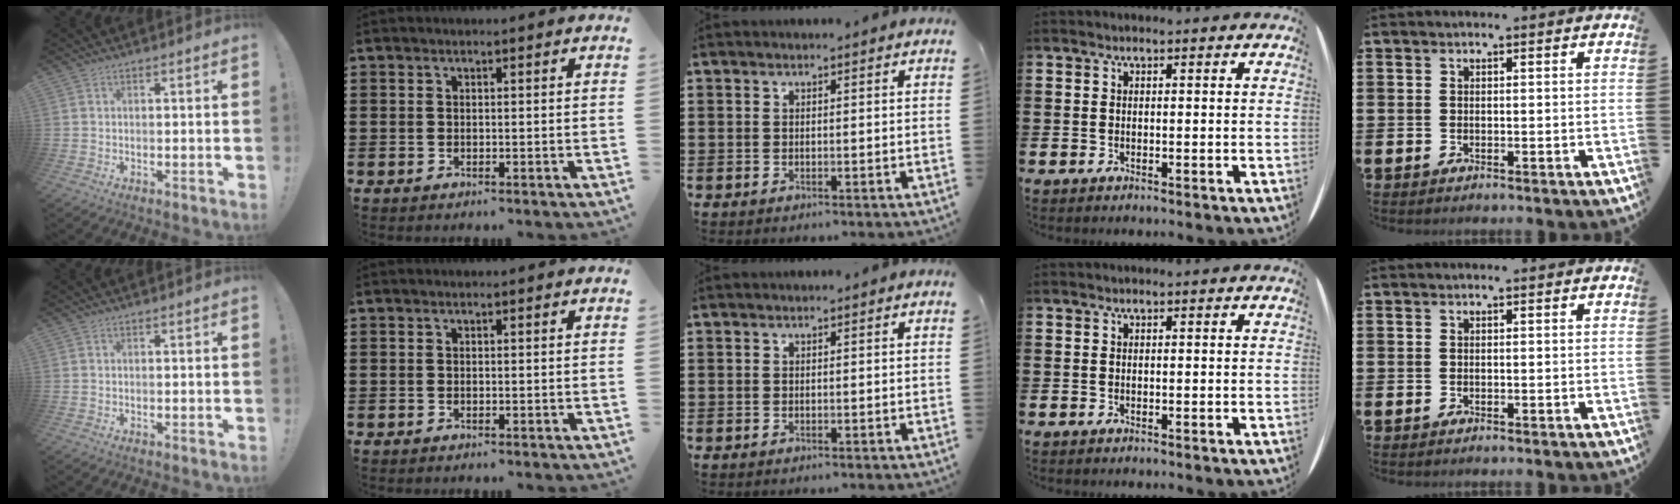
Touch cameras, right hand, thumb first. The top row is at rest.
{}